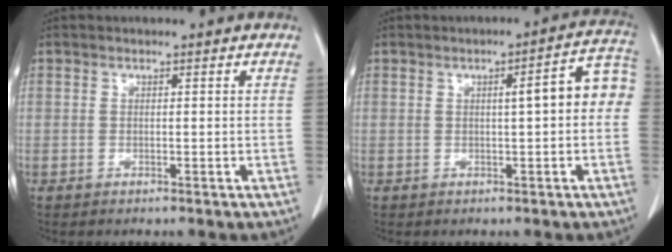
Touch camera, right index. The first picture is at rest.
{"total": 6.6, "force": [0.4, 1.0, 6.6], "torque": [-0.082, 0.026, 0.000]}